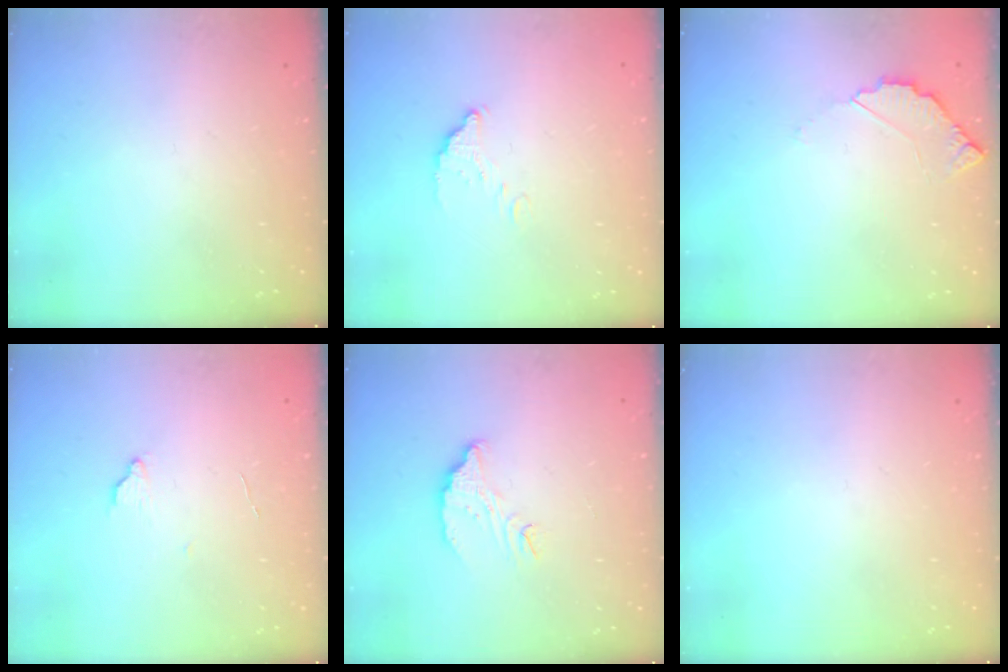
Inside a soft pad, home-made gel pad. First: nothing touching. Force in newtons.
{"total": 4.3, "press": 4.3, "slide": 0.1}
{"total": 3.5, "press": 3.5, "slide": 0.3}
{"total": 3.8, "press": 3.7, "slide": 0.4}
{"total": 7.1, "press": 7.1, "slide": 0.4}
{"total": 0.0}